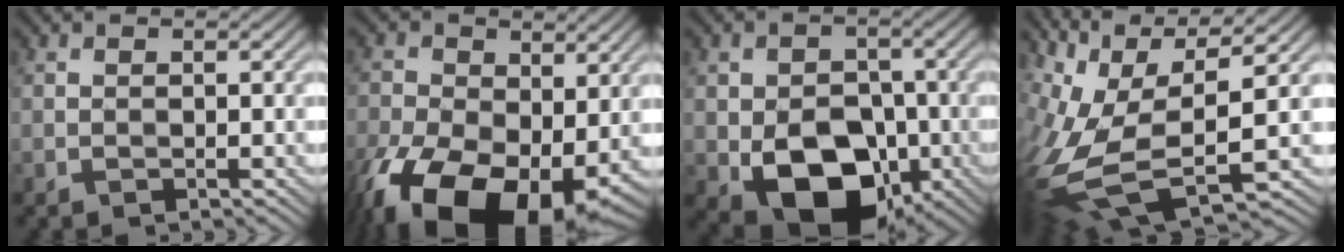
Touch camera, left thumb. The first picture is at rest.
{"total": 18.1, "force": [-6.6, 10.8, 12.9], "torque": [-0.279, -0.041, -0.094]}
{"total": 11.9, "force": [-3.8, 8.2, 7.7], "torque": [-0.131, -0.027, -0.068]}
{"total": 14.0, "force": [0.8, 6.3, 12.5], "torque": [-0.294, -0.019, 0.035]}